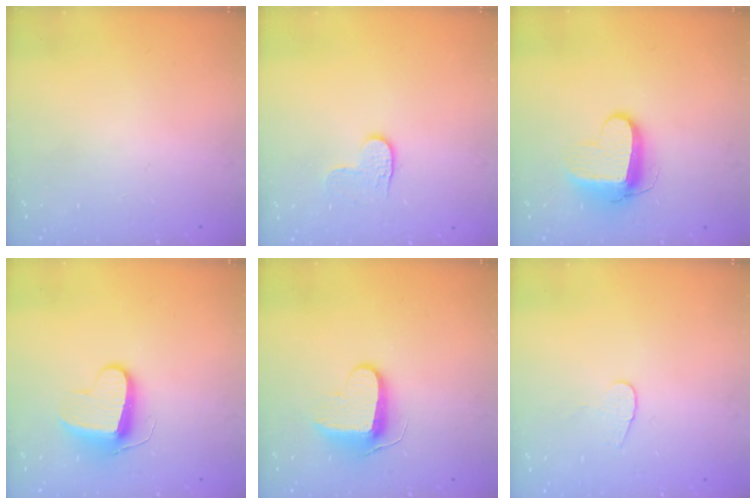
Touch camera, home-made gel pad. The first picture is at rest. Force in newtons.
{"total": 4.0, "press": 4.0, "slide": 0.5}
{"total": 9.6, "press": 9.6, "slide": 0.9}
{"total": 9.4, "press": 9.4, "slide": 0.5}
{"total": 8.9, "press": 8.9, "slide": 0.2}
{"total": 4.7, "press": 4.6, "slide": 0.4}